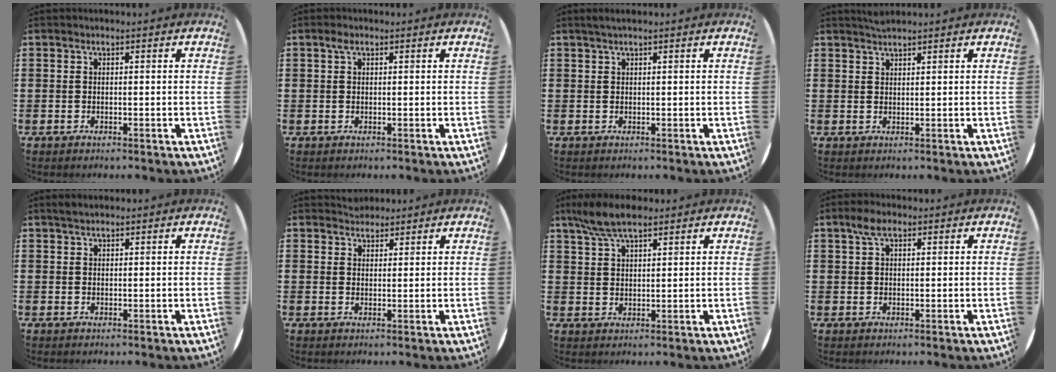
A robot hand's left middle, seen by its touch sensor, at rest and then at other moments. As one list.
[{"total": 1.2, "force": [0.5, 0.6, 0.8], "torque": [-0.010, 0.002, 0.007]}, {"total": 0.8, "force": [0.5, -0.1, 0.6], "torque": [-0.011, 0.002, 0.009]}, {"total": 1.5, "force": [1.5, 0.0, 0.3], "torque": [-0.007, 0.001, 0.029]}, {"total": 1.1, "force": [1.0, 0.2, 0.5], "torque": [-0.012, 0.003, 0.018]}, {"total": 1.9, "force": [1.8, 0.6, -0.1], "torque": [0.007, 0.003, 0.034]}, {"total": 6.2, "force": [4.9, 1.8, 3.4], "torque": [-0.078, -0.003, 0.091]}, {"total": 3.1, "force": [1.8, 1.4, 2.0], "torque": [-0.038, 0.005, 0.031]}]